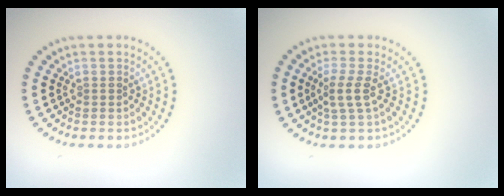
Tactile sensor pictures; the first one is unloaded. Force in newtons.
{"total": 2.3, "press": 1.8, "slide": 1.4}